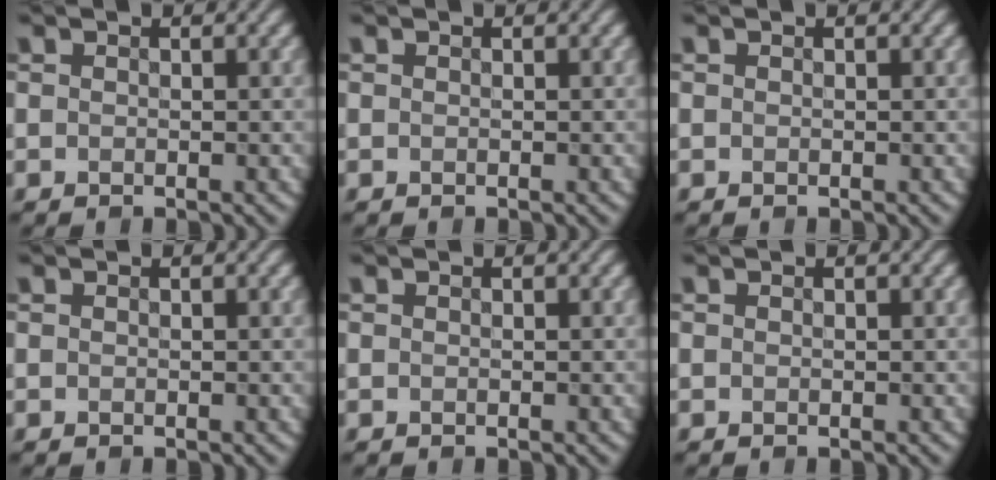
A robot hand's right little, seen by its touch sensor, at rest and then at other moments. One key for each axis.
{"total": 0.0}
{"total": 0.0}
{"total": 0.0}
{"total": 0.0}
{"total": 0.0}